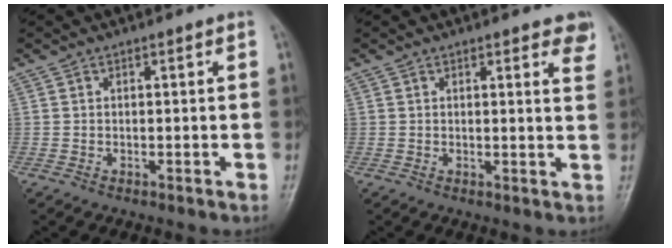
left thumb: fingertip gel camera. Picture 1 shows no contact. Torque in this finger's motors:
{"motor_torque": [-0.08, 0.07, -0.19, -0.20, 0.04]}